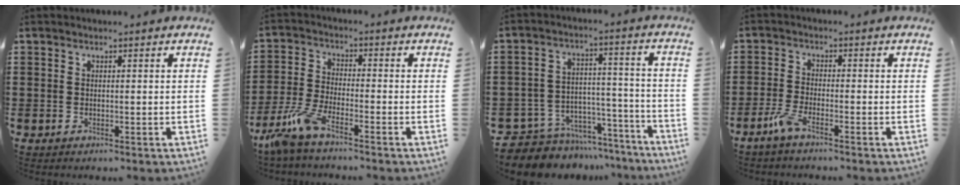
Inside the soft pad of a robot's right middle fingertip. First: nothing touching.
{"total": 6.8, "force": [-5.2, 1.3, 4.3], "torque": [-0.125, -0.017, -0.106]}
{"total": 7.8, "force": [-7.3, 2.7, 0.6], "torque": [-0.011, 0.022, -0.138]}
{"total": 3.7, "force": [-2.5, 0.6, 2.6], "torque": [-0.072, -0.007, -0.053]}